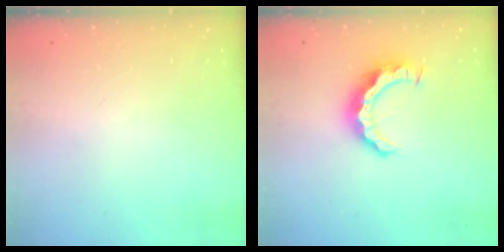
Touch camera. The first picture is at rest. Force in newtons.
{"total": 8.9, "press": 8.9, "slide": 0.9}